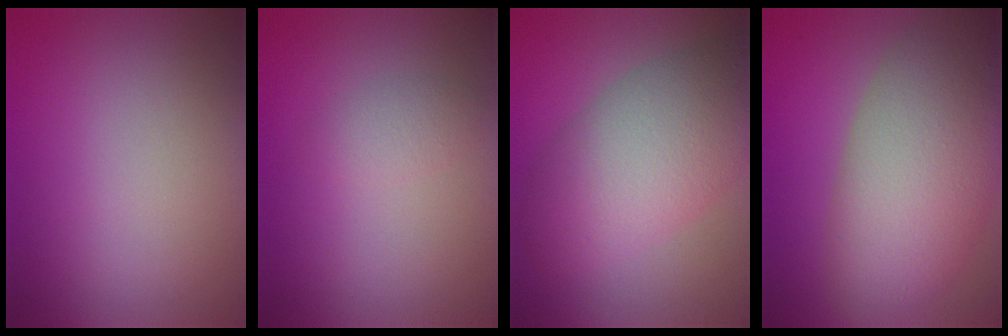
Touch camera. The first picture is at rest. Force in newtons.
{"total": 1.4, "press": 1.4, "slide": 0.0}
{"total": 8.2, "press": 8.2, "slide": 0.3}
{"total": 10.6, "press": 10.6, "slide": 0.3}